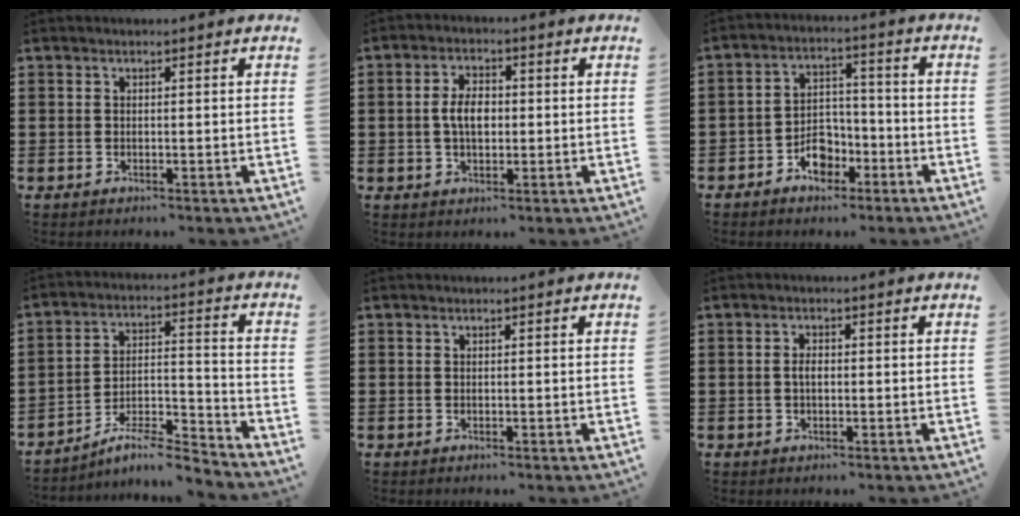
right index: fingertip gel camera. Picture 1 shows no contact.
{"total": 4.5, "force": [0.0, 2.6, 3.7], "torque": [-0.073, 0.003, -0.006]}
{"total": 5.5, "force": [-3.1, 3.6, 2.8], "torque": [-0.041, 0.009, -0.055]}
{"total": 6.6, "force": [-6.0, 0.6, 2.6], "torque": [-0.044, -0.003, -0.117]}
{"total": 0.0}
{"total": 1.7, "force": [-0.1, 0.8, 1.5], "torque": [-0.029, 0.003, -0.002]}